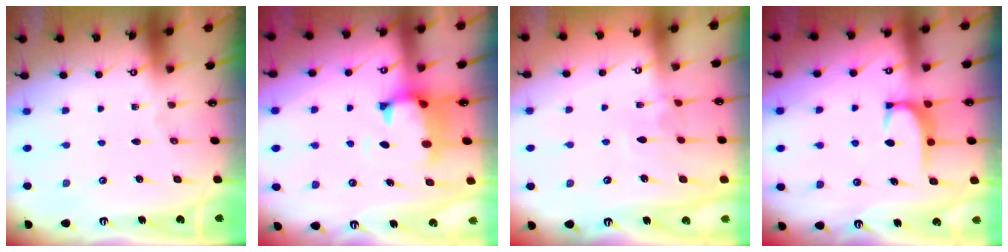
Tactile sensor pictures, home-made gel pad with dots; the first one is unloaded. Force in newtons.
{"total": 1.3, "press": 0.1, "slide": 1.2}
{"total": 3.3, "press": 3.3, "slide": 0.3}
{"total": 2.8, "press": 2.7, "slide": 0.4}